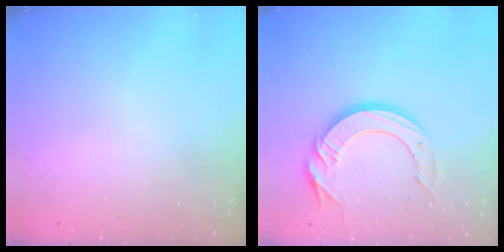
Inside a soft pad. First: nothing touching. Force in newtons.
{"total": 14.2, "press": 14.1, "slide": 1.5}